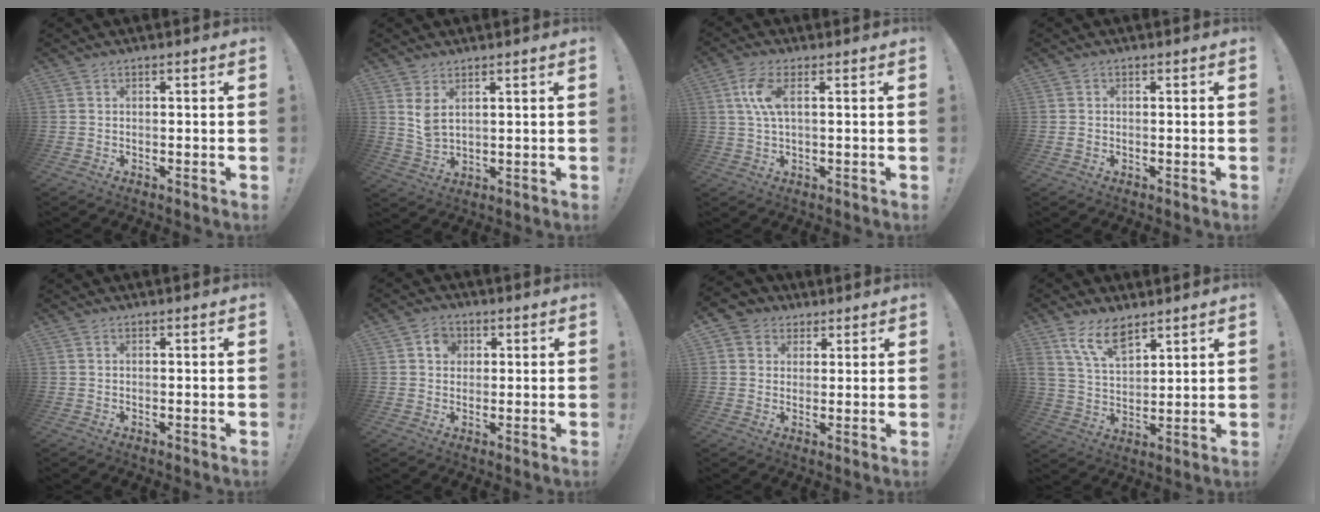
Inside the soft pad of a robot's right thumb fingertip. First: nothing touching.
{"total": 4.5, "force": [2.5, 2.1, 3.2], "torque": [-0.055, -0.014, 0.045]}
{"total": 6.9, "force": [1.7, 2.4, 6.2], "torque": [-0.127, -0.003, 0.028]}
{"total": 0.9, "force": [0.0, 0.8, 0.4], "torque": [-0.012, 0.006, 0.000]}
{"total": 0.0}
{"total": 4.8, "force": [1.4, 4.1, 2.0], "torque": [-0.025, 0.003, 0.024]}
{"total": 5.3, "force": [2.0, 4.8, 1.2], "torque": [-0.021, -0.006, 0.039]}
{"total": 11.2, "force": [7.7, 5.2, 6.3], "torque": [-0.124, -0.032, 0.149]}